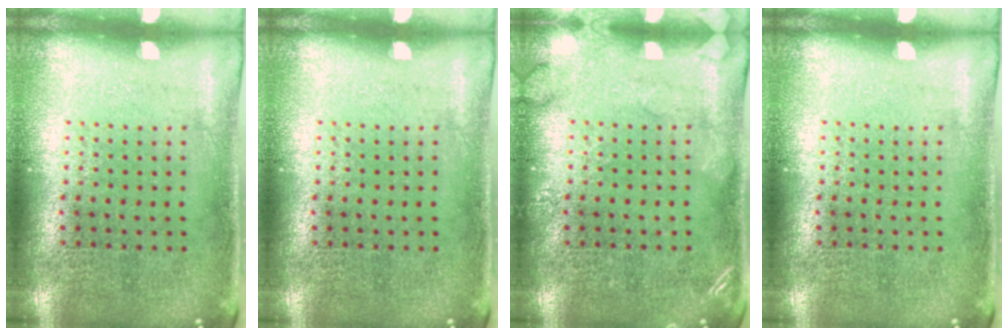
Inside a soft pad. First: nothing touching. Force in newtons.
{"total": 0.0}
{"total": 1.7, "press": 1.6, "slide": 0.3}
{"total": 0.0}